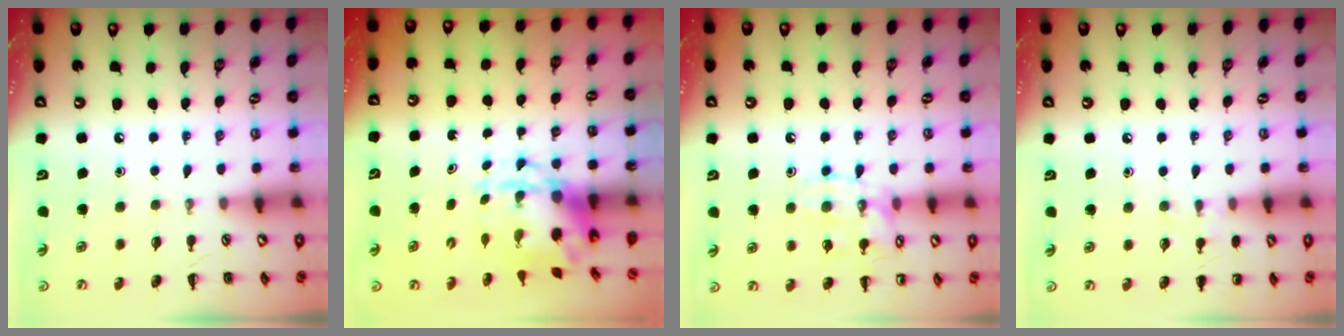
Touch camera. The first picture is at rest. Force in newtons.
{"total": 3.7, "press": 3.6, "slide": 0.9}
{"total": 12.8, "press": 12.8, "slide": 0.8}
{"total": 5.9, "press": 5.6, "slide": 1.9}